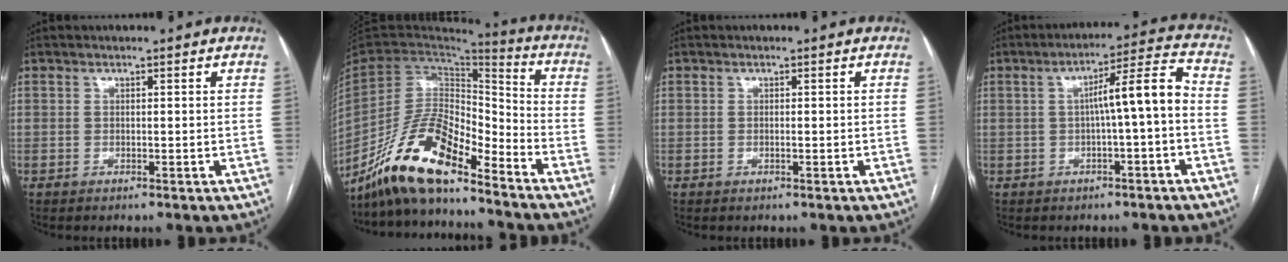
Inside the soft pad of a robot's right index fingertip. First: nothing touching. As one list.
[{"total": 15.5, "force": [-11.8, 3.9, 9.3], "torque": [-0.178, 0.012, -0.221]}, {"total": 0.0}, {"total": 7.6, "force": [-0.6, 0.2, 7.6], "torque": [-0.114, 0.025, -0.009]}]